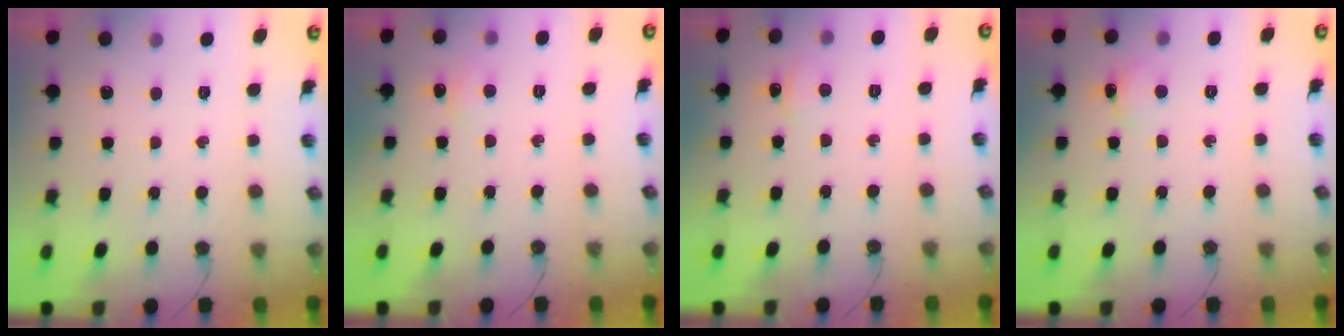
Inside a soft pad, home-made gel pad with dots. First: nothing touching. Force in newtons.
{"total": 5.1, "press": 5.0, "slide": 0.7}
{"total": 2.8, "press": 2.8, "slide": 0.3}
{"total": 2.0, "press": 1.9, "slide": 0.4}